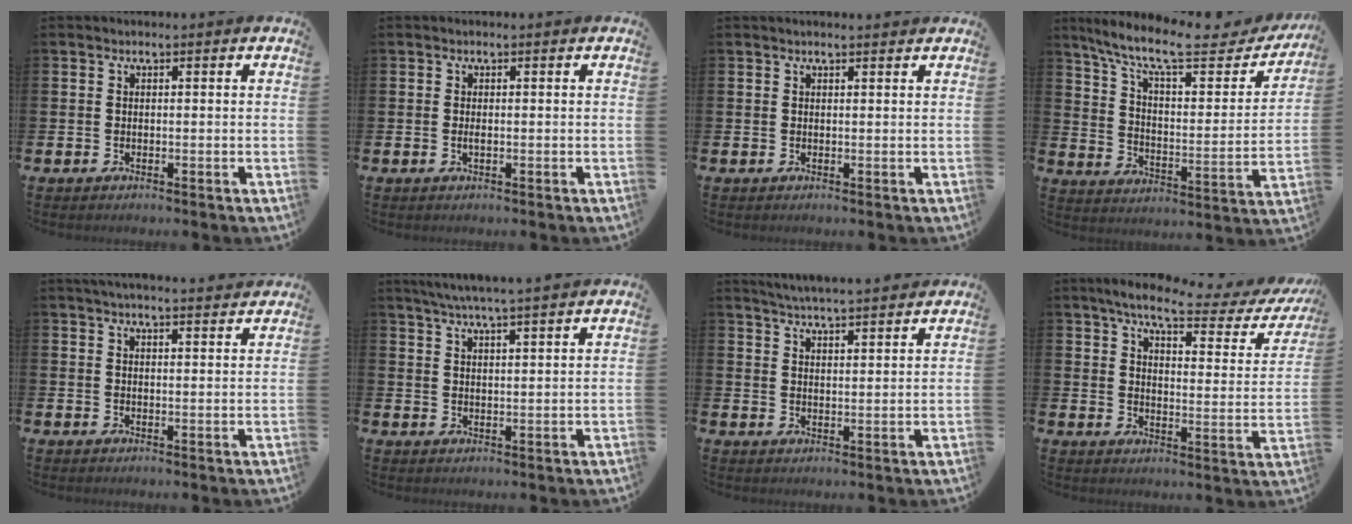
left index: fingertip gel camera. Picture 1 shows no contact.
{"total": 0.6, "force": [-0.1, 0.2, 0.6], "torque": [-0.017, 0.002, 0.000]}
{"total": 0.8, "force": [0.7, 0.0, 0.2], "torque": [0.003, -0.003, 0.012]}
{"total": 11.1, "force": [9.1, 2.8, 5.7], "torque": [-0.135, -0.057, 0.151]}
{"total": 3.2, "force": [3.1, -0.1, 0.7], "torque": [-0.020, -0.010, 0.057]}
{"total": 5.0, "force": [4.7, -0.6, 1.6], "torque": [-0.053, -0.014, 0.086]}
{"total": 4.8, "force": [4.7, -0.5, 0.4], "torque": [-0.028, -0.024, 0.086]}
{"total": 6.6, "force": [5.3, 1.2, 3.7], "torque": [-0.084, -0.033, 0.081]}